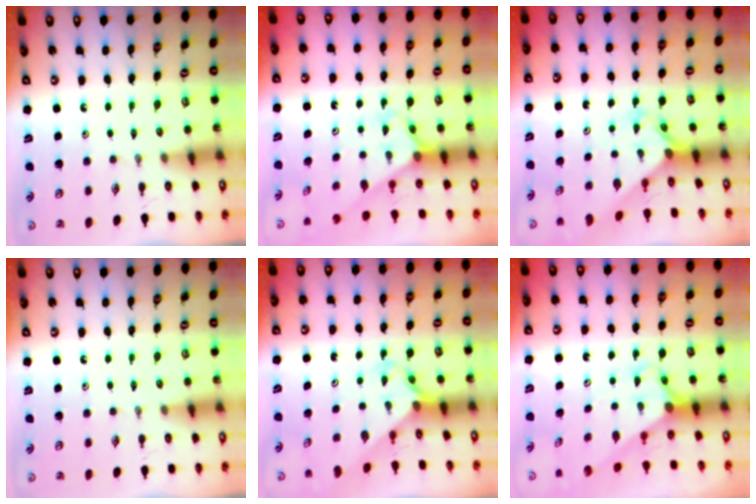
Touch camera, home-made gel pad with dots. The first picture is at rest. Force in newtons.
{"total": 2.5, "press": 2.5, "slide": 0.2}
{"total": 2.4, "press": 2.4, "slide": 0.3}
{"total": 0.0}
{"total": 2.4, "press": 2.4, "slide": 0.2}
{"total": 2.6, "press": 2.6, "slide": 0.0}